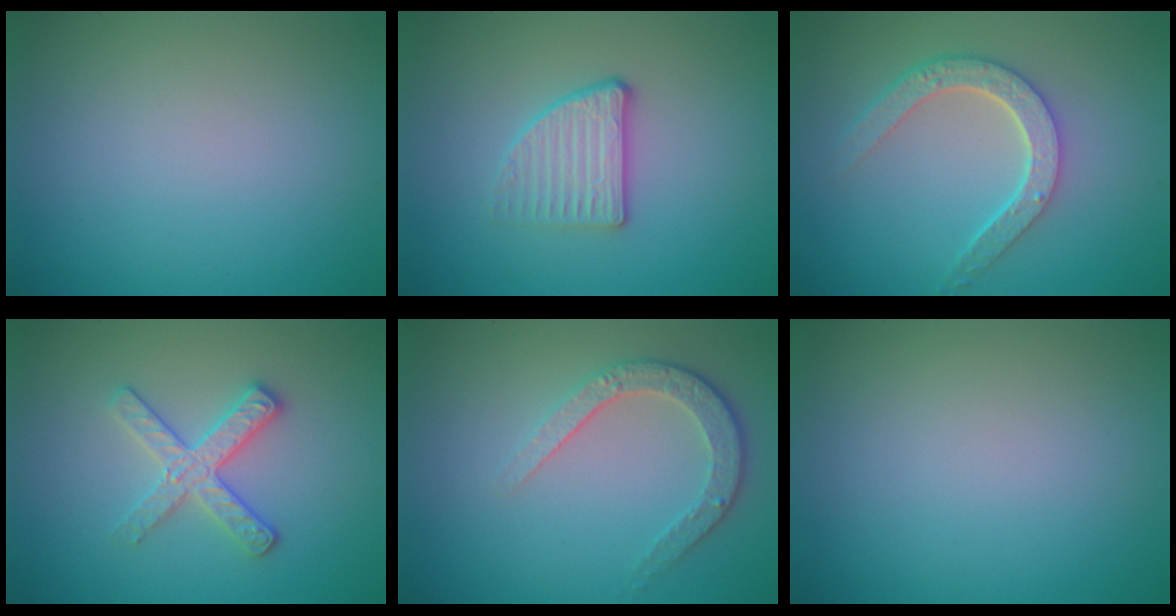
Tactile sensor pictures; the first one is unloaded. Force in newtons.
{"total": 2.9, "press": 2.5, "slide": 1.4}
{"total": 4.3, "press": 3.4, "slide": 2.6}
{"total": 3.1, "press": 2.9, "slide": 1.1}
{"total": 3.4, "press": 2.7, "slide": 2.1}
{"total": 0.0}